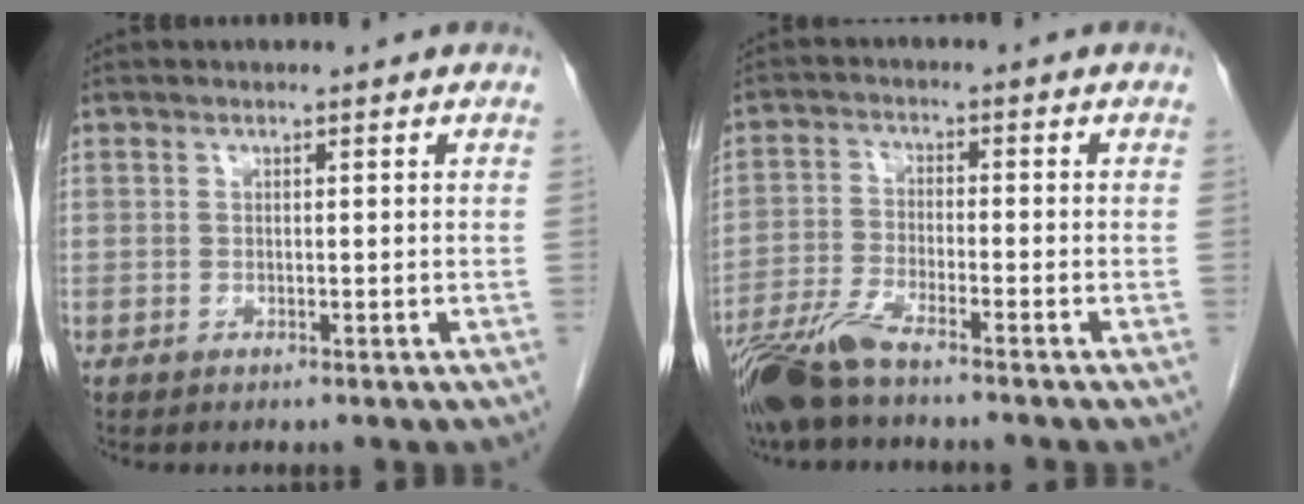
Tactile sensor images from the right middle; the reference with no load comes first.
{"total": 7.6, "force": [-6.2, 0.4, 4.3], "torque": [-0.091, -0.024, -0.123]}